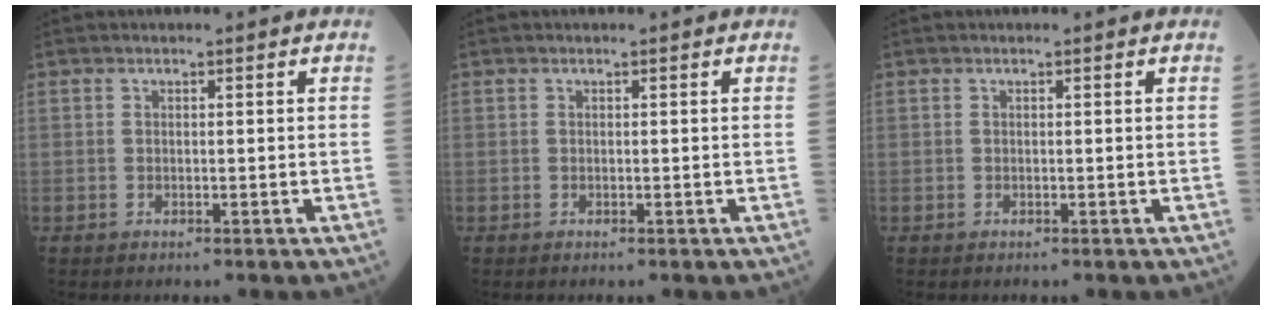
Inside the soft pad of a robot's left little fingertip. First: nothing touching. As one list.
[{"total": 0.0}, {"total": 0.0}]